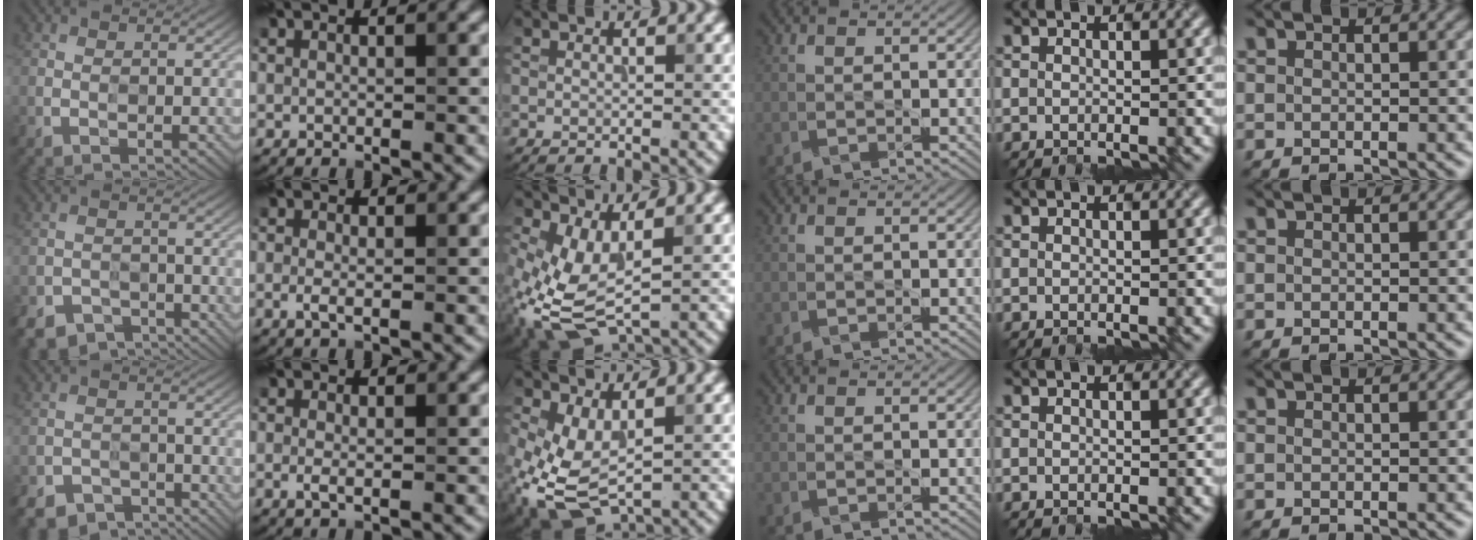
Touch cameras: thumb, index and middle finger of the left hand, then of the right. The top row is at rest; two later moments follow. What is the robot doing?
{"motion": "close", "object": "glasses case"}